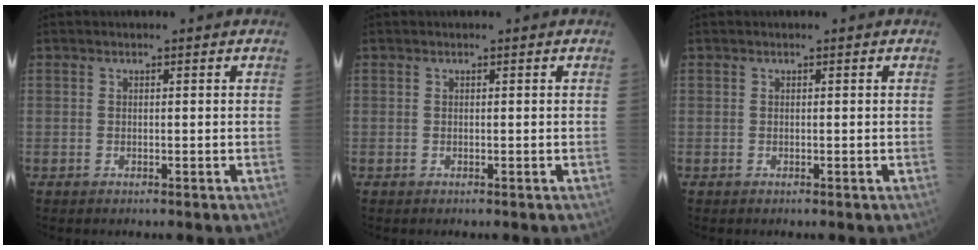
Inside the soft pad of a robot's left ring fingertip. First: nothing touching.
{"total": 0.0}
{"total": 0.0}